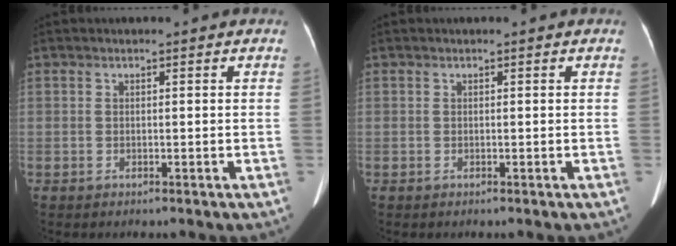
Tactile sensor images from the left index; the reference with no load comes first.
{"total": 0.0}